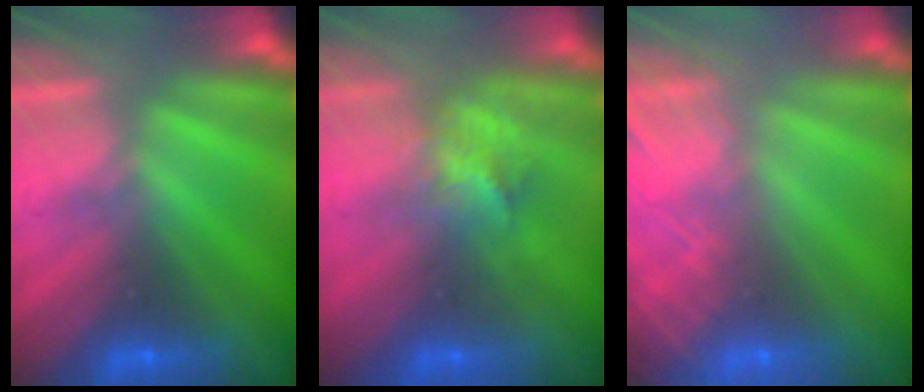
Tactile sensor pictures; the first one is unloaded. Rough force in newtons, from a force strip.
{"total": 2.7}
{"total": 8.3}